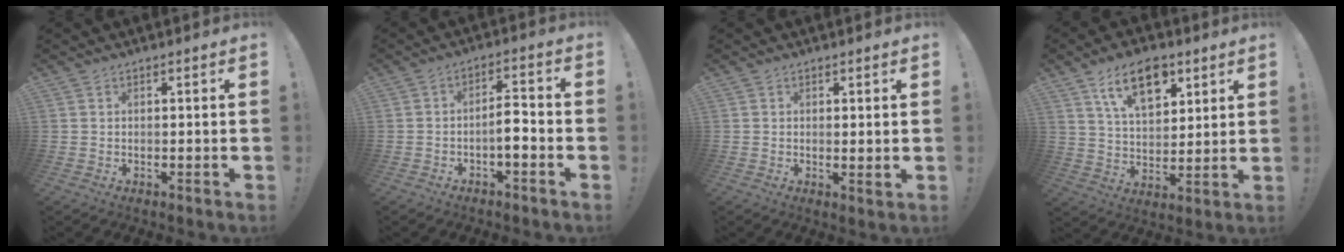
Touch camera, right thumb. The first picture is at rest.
{"total": 6.0, "force": [-2.5, 1.9, 5.1], "torque": [-0.089, 0.019, -0.042]}
{"total": 1.6, "force": [1.0, 0.0, 1.3], "torque": [-0.005, -0.011, 0.014]}
{"total": 14.6, "force": [8.2, 8.2, 8.9], "torque": [-0.142, -0.027, 0.146]}